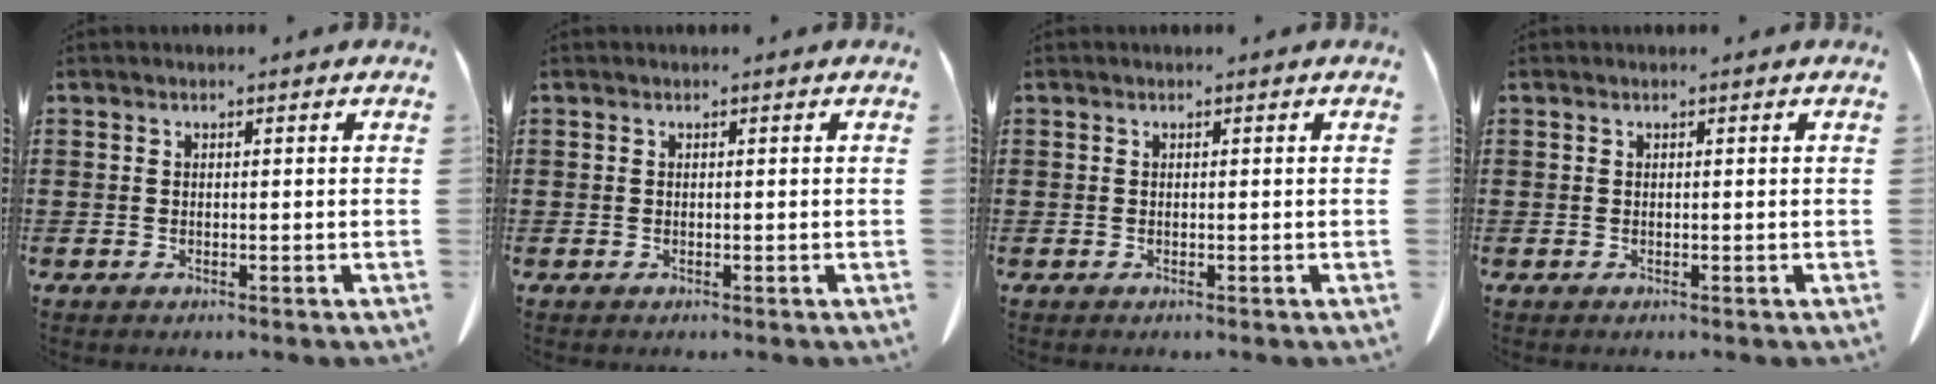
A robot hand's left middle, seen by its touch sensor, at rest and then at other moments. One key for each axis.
{"total": 0.0}
{"total": 0.0}
{"total": 0.0}